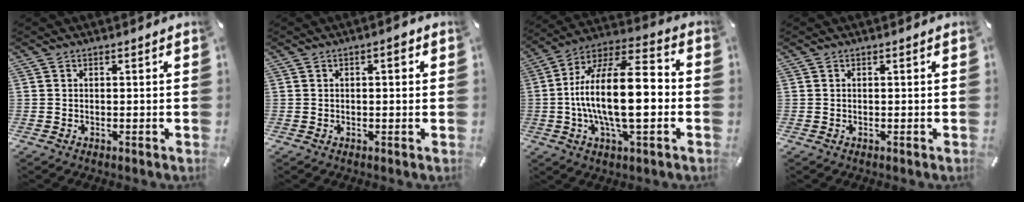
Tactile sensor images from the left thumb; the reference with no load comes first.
{"total": 2.4, "force": [0.4, 1.0, 2.1], "torque": [-0.027, 0.002, 0.000]}
{"total": 21.2, "force": [-2.3, 8.3, 19.3], "torque": [-0.363, -0.002, -0.043]}
{"total": 0.0}